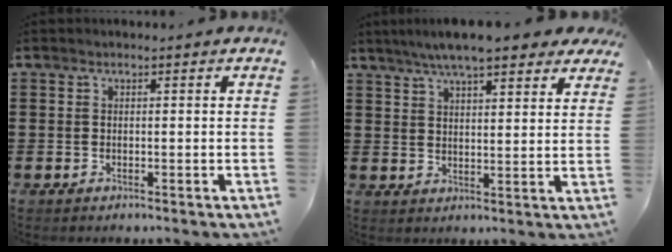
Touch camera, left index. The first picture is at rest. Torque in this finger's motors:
{"motor_torque": [1.05, -1.09, 0.67, 0.21]}